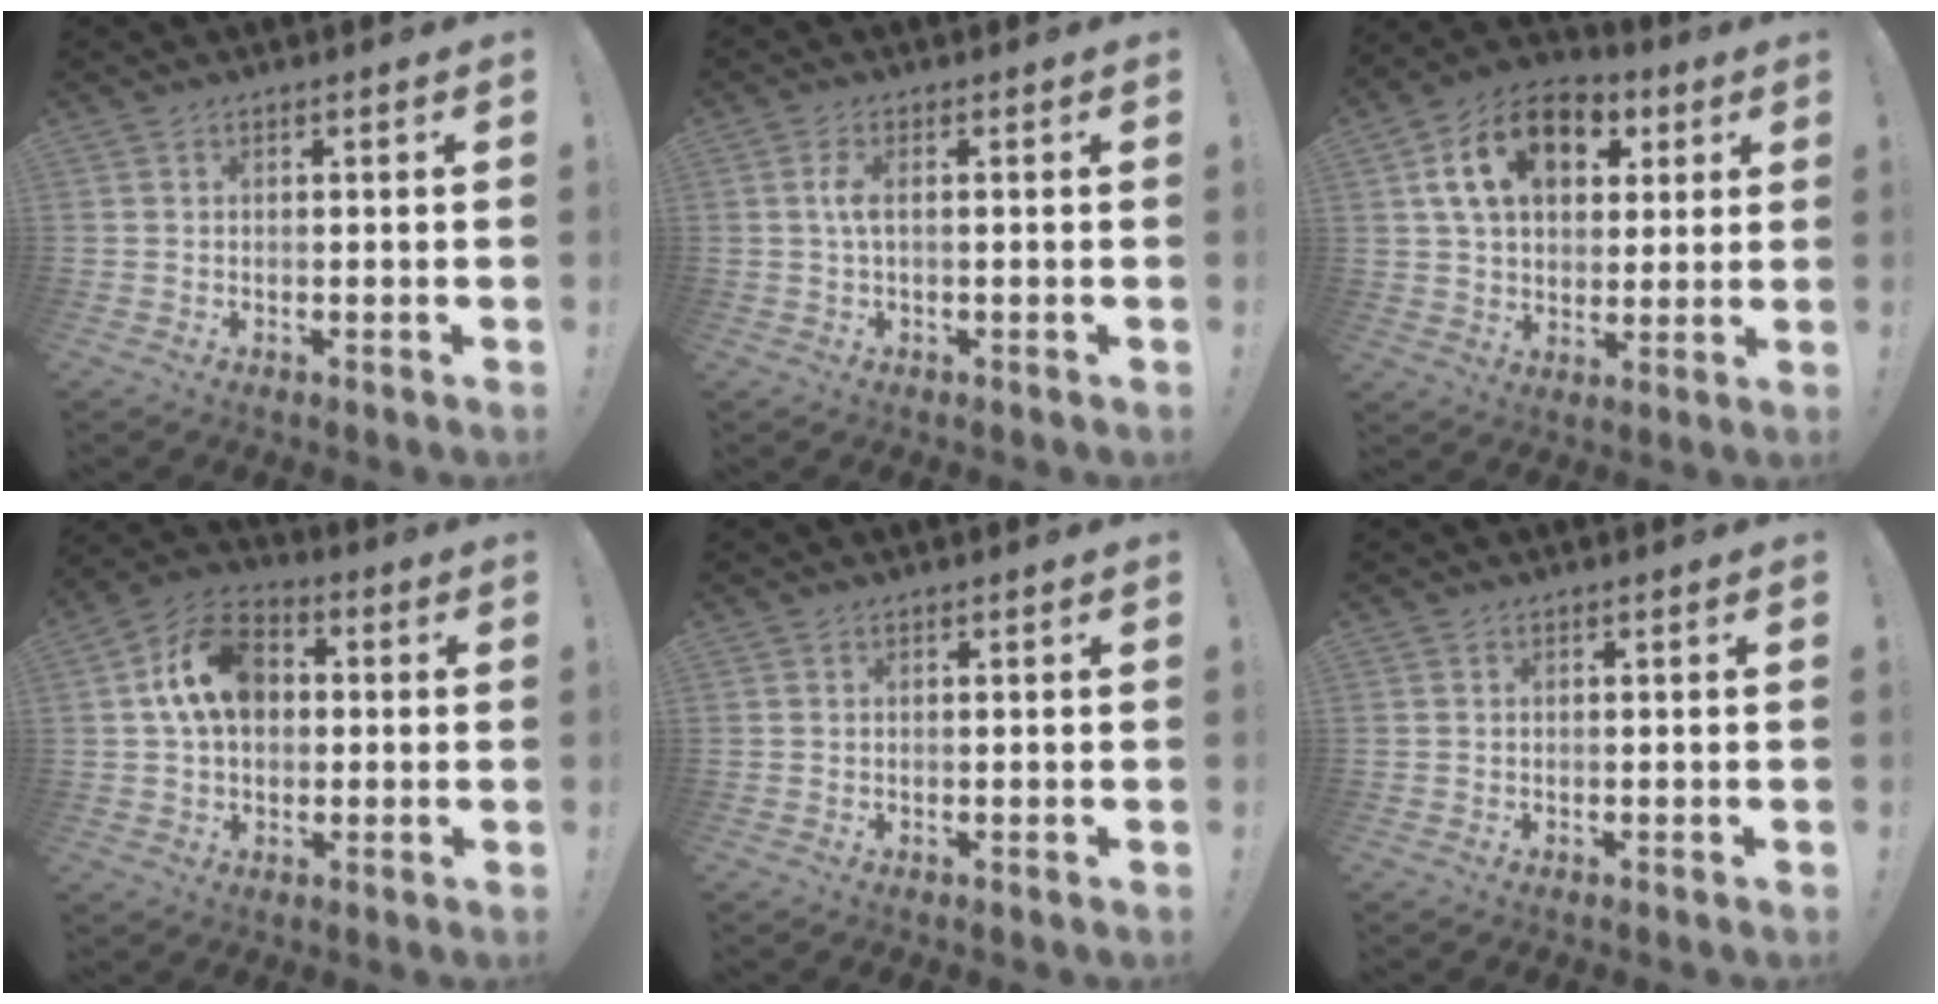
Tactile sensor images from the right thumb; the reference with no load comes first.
{"total": 3.4, "force": [0.1, 1.0, 3.2], "torque": [-0.061, 0.000, -0.003]}
{"total": 17.1, "force": [6.8, 11.5, 10.7], "torque": [-0.169, -0.013, 0.125]}
{"total": 14.2, "force": [2.8, 10.3, 9.4], "torque": [-0.155, 0.012, 0.059]}
{"total": 0.0}
{"total": 0.0}